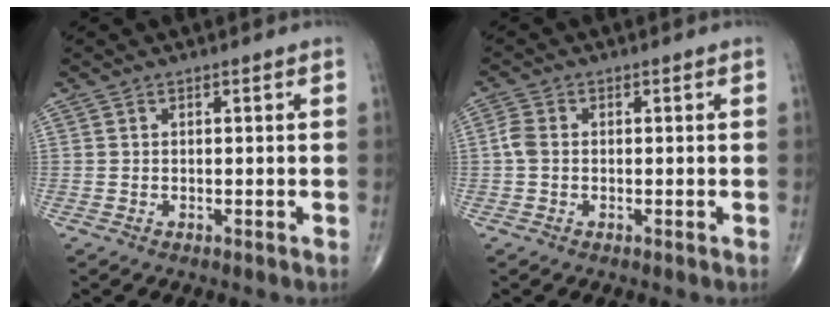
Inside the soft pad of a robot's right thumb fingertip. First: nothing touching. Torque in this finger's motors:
{"motor_torque": [-0.08, 0.22, 0.20, -0.17, 0.02]}